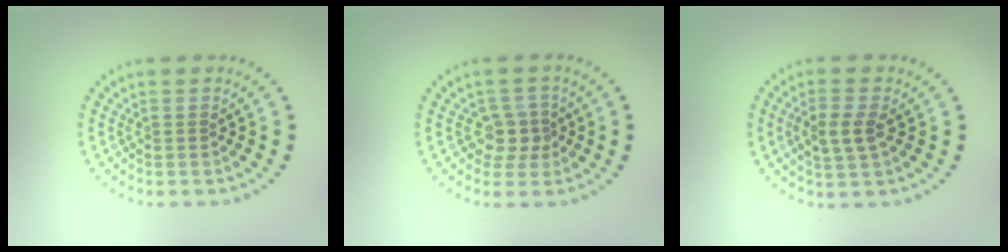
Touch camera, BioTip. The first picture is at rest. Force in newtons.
{"total": 2.5, "press": 2.2, "slide": 1.2}
{"total": 2.6, "press": 2.5, "slide": 0.8}